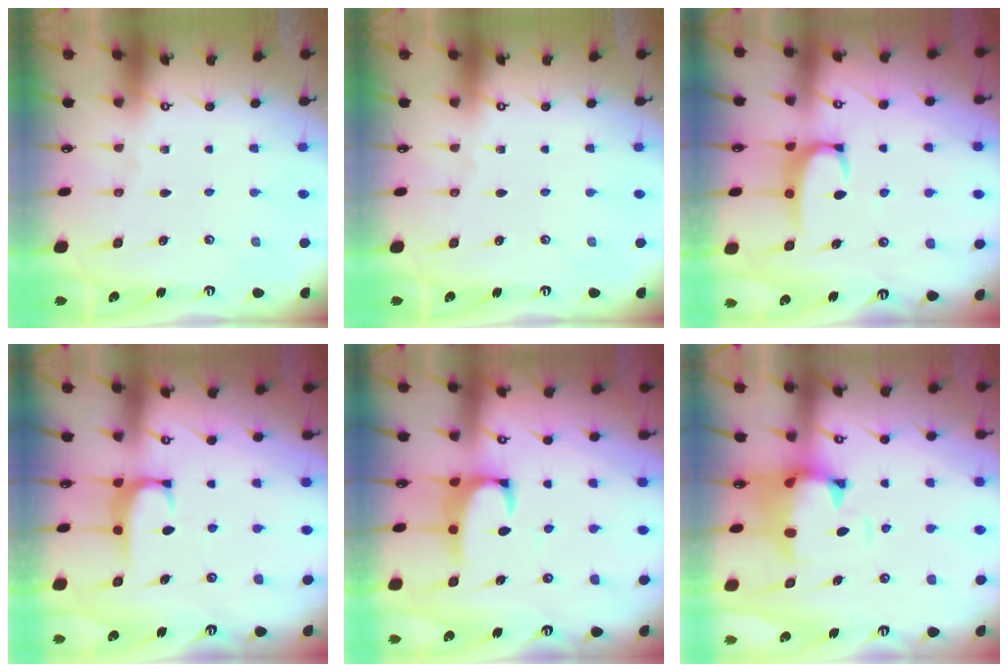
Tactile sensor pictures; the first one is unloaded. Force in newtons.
{"total": 0.0}
{"total": 3.0, "press": 3.0, "slide": 0.4}
{"total": 2.0, "press": 1.9, "slide": 0.5}
{"total": 2.1, "press": 1.9, "slide": 0.9}
{"total": 2.7, "press": 2.3, "slide": 1.4}